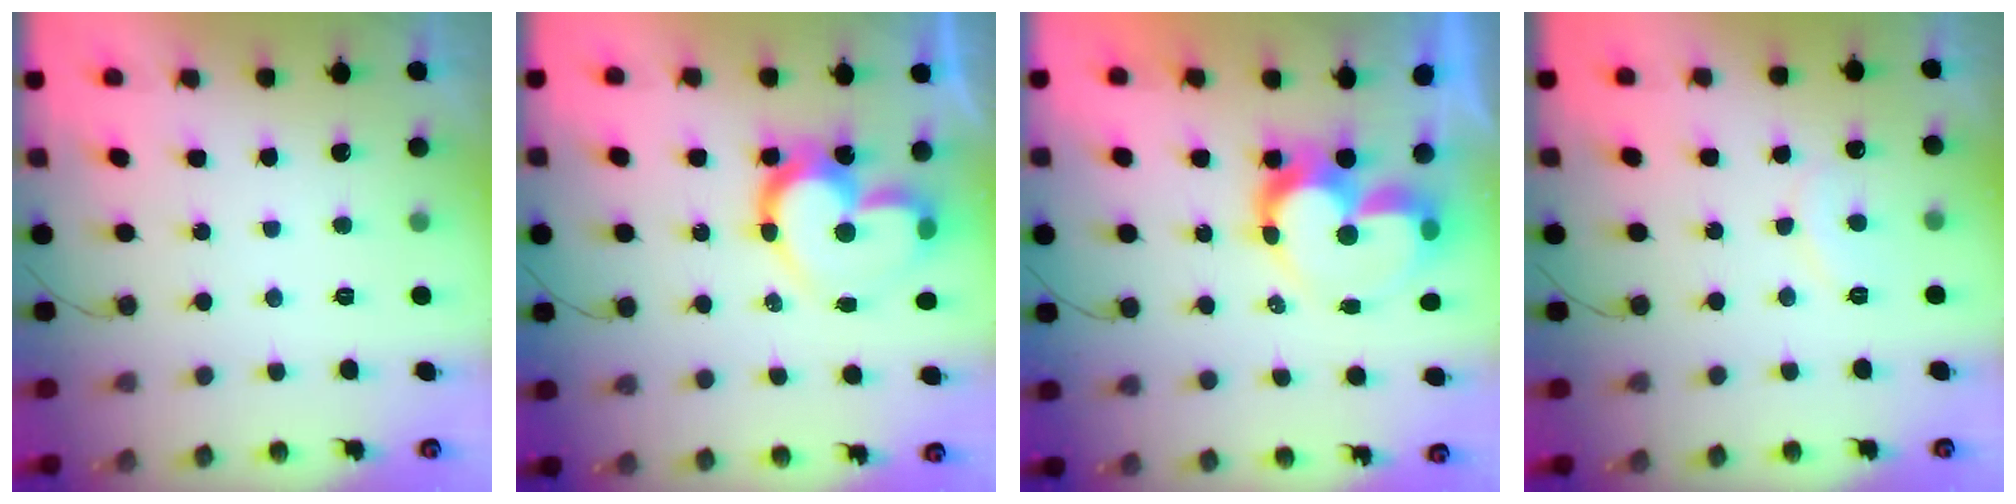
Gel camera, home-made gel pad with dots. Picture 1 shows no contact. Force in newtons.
{"total": 14.3, "press": 14.2, "slide": 1.2}
{"total": 11.8, "press": 11.8, "slide": 1.2}
{"total": 6.9, "press": 6.9, "slide": 0.6}